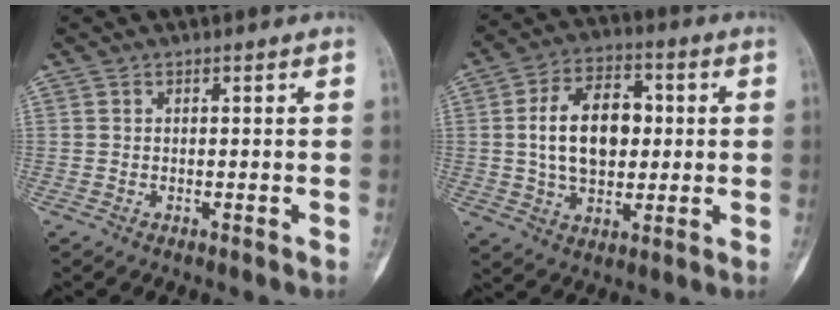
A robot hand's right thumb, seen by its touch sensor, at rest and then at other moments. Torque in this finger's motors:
{"motor_torque": [1.45, 2.11, 0.85, -0.75, 0.50]}